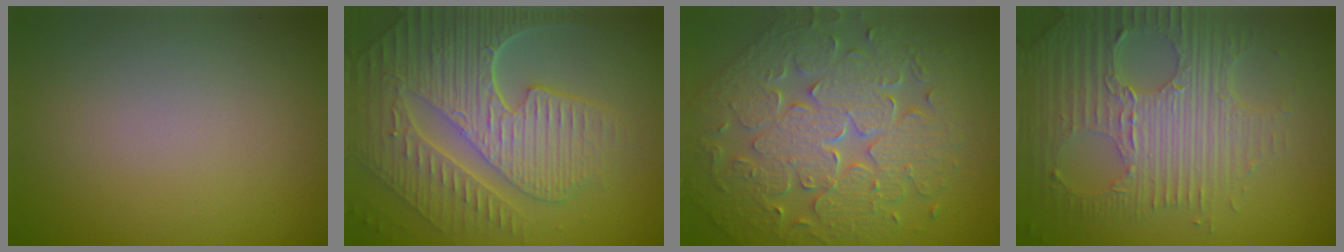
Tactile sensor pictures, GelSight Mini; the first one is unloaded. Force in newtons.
{"total": 9.4, "press": 6.4, "slide": 6.9}
{"total": 9.1, "press": 6.7, "slide": 6.2}
{"total": 7.6, "press": 5.2, "slide": 5.6}